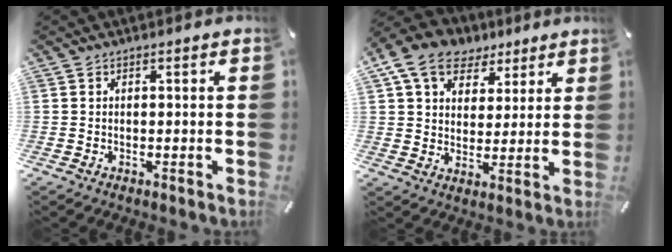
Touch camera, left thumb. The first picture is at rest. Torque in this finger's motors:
{"motor_torque": [2.06, 1.30, 0.60, -0.19, 0.02]}